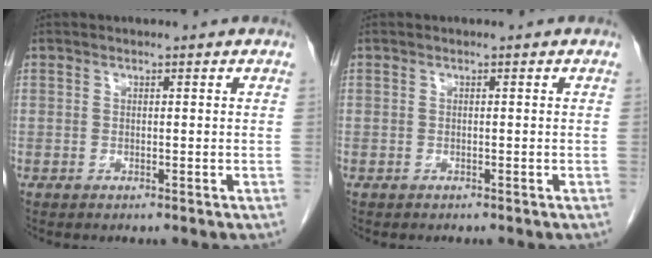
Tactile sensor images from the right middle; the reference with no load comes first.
{"total": 0.0}